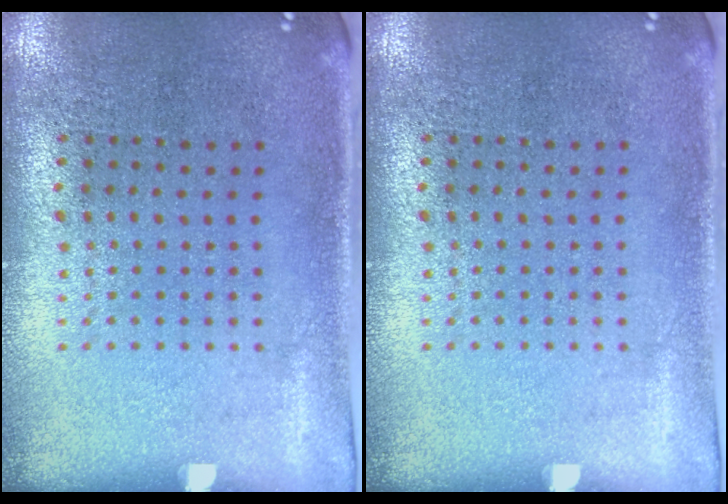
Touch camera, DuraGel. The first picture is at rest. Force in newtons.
{"total": 0.0}